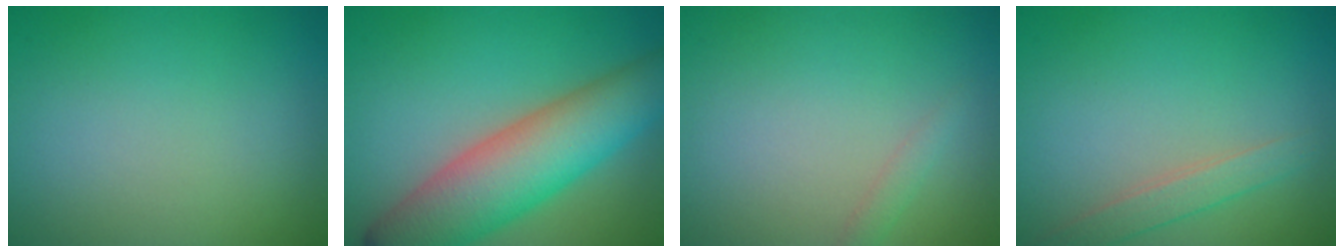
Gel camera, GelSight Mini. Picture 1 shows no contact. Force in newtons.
{"total": 9.4, "press": 9.4, "slide": 0.3}
{"total": 0.9, "press": 0.9, "slide": 0.0}
{"total": 1.9, "press": 1.9, "slide": 0.0}